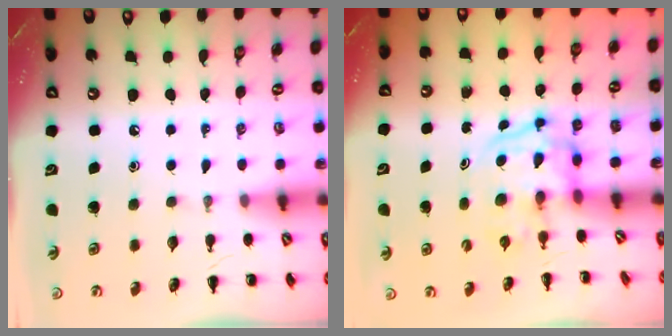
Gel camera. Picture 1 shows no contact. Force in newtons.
{"total": 3.7, "press": 3.6, "slide": 0.6}